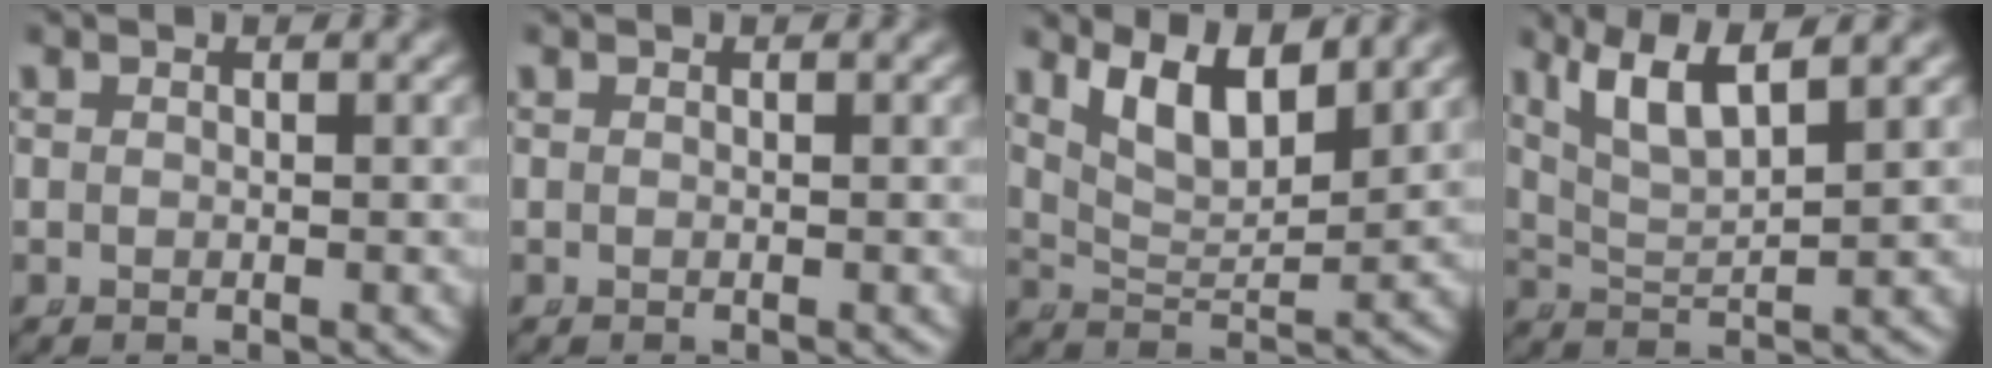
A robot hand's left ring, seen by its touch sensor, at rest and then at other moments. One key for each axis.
{"total": 0.0}
{"total": 6.1, "fx": 3.0, "fy": 3.0, "fz": 4.3, "tx": -0.076, "ty": -0.012, "tz": 0.061}
{"total": 5.2, "fx": 2.8, "fy": 2.1, "fz": 3.8, "tx": -0.082, "ty": -0.009, "tz": 0.057}